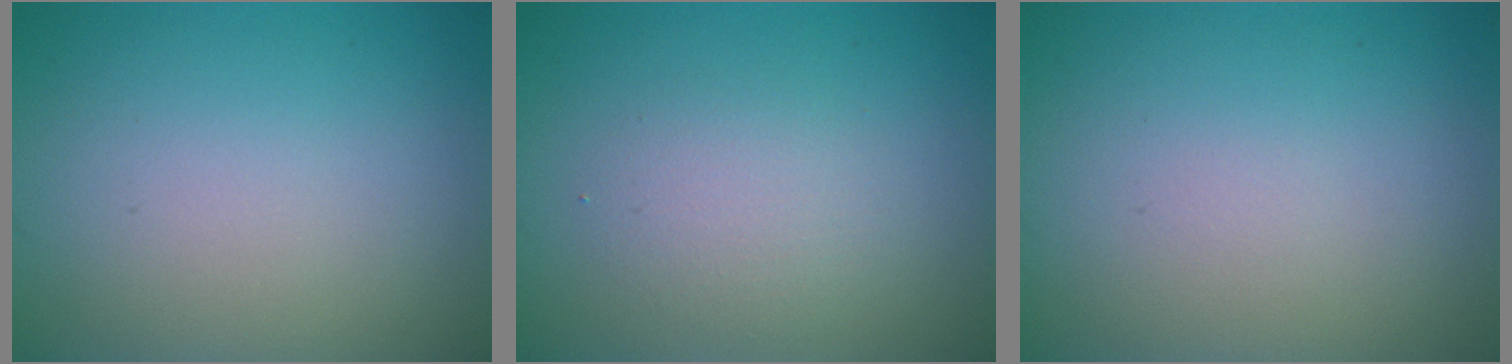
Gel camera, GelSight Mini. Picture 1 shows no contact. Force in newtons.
{"total": 2.2, "press": 2.2, "slide": 0.1}
{"total": 0.0}